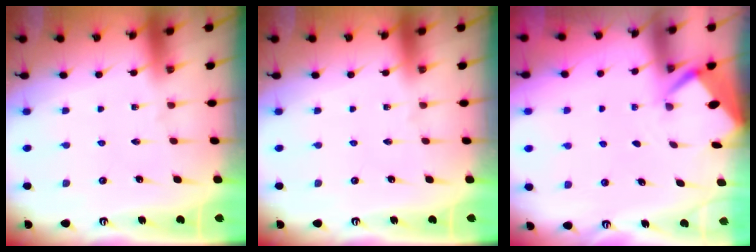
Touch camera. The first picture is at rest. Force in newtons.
{"total": 0.0}
{"total": 2.6, "press": 2.6, "slide": 0.0}